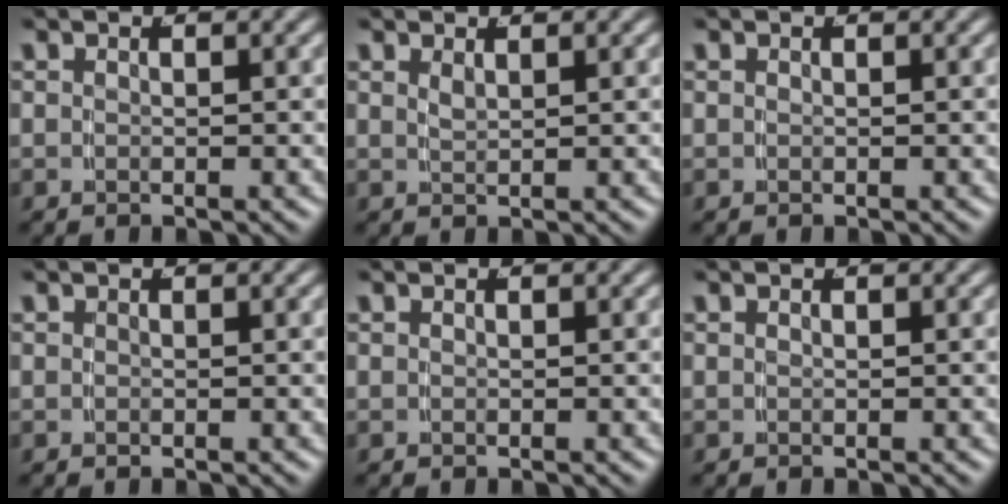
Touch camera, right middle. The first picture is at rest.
{"total": 1.1, "force": [0.7, -0.8, 0.4], "torque": [-0.005, -0.006, 0.022]}
{"total": 0.0}
{"total": 0.0}
{"total": 0.0}
{"total": 0.0}